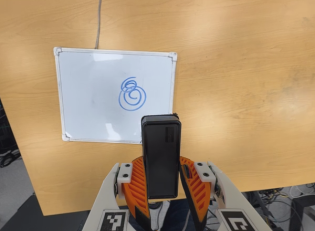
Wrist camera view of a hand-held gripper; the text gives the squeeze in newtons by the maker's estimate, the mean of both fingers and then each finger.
{"total": 5.8, "left": 5.9, "right": 5.7}